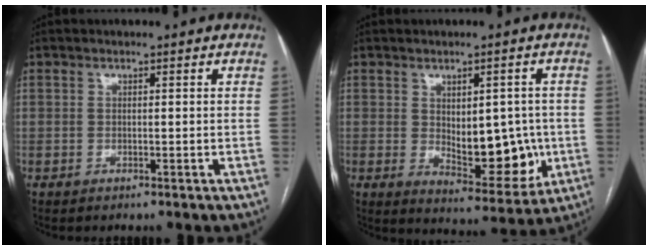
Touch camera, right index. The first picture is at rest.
{"total": 10.7, "force": [-0.6, 4.9, 9.5], "torque": [-0.126, -0.003, 0.012]}